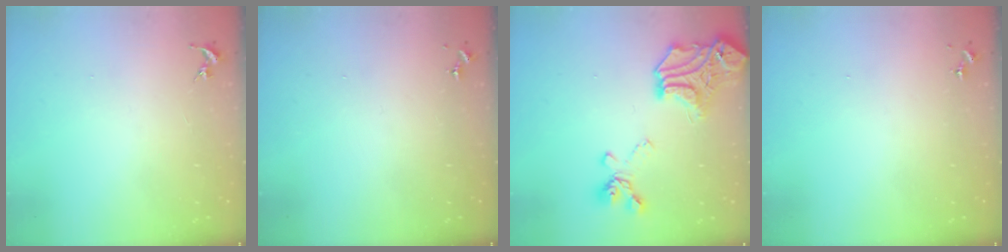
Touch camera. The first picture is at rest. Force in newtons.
{"total": 0.0}
{"total": 19.7, "press": 19.7, "slide": 1.0}
{"total": 0.0}